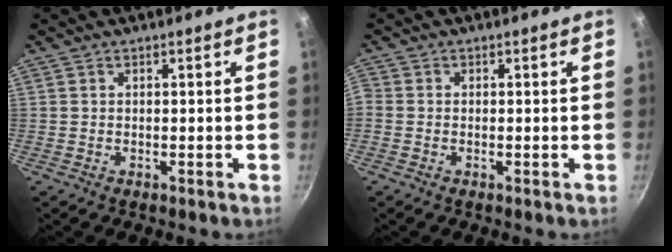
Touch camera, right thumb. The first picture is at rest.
{"total": 1.3, "force": [-0.4, 1.1, 0.6], "torque": [-0.017, 0.004, -0.015]}